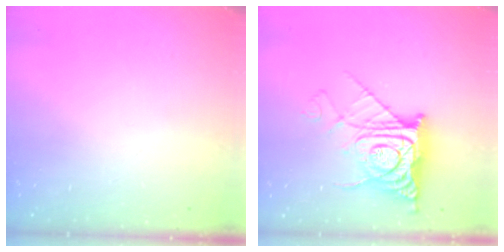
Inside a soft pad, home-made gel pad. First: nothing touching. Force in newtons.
{"total": 11.9, "press": 11.9, "slide": 1.4}